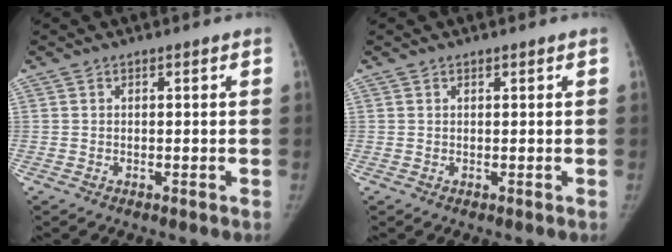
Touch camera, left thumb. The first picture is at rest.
{"total": 0.0}